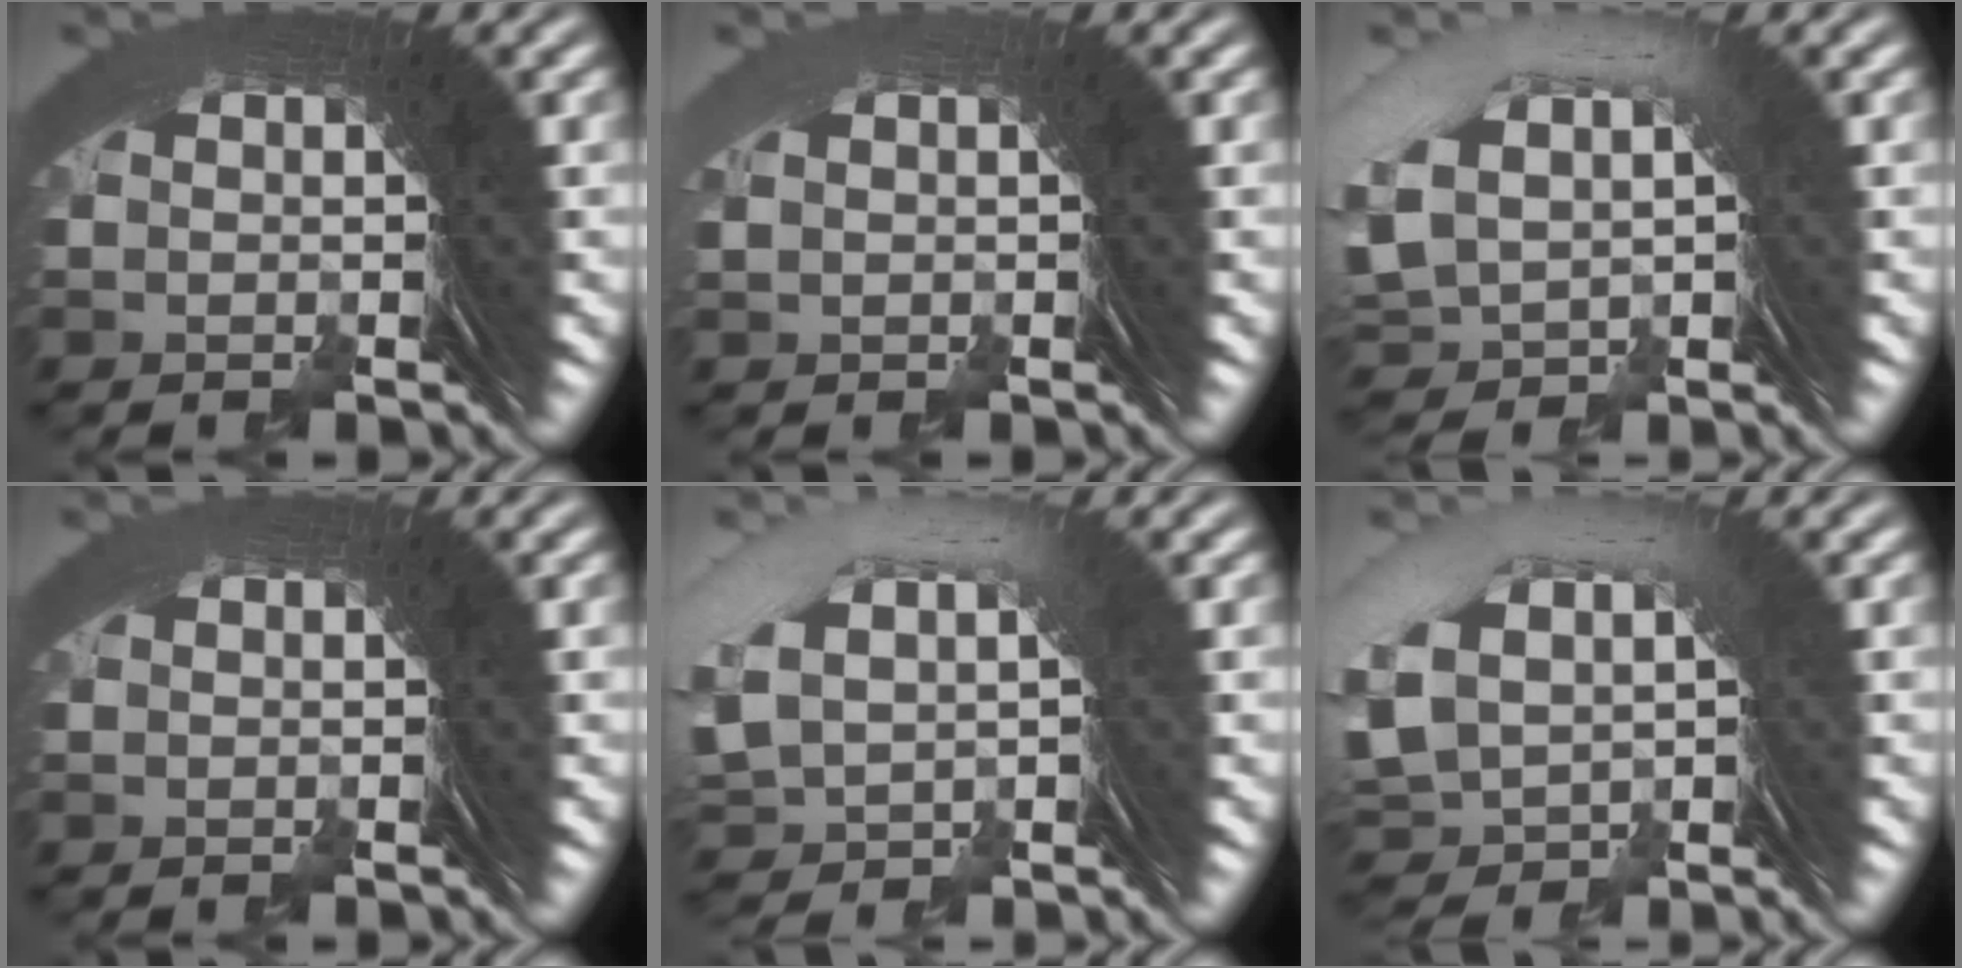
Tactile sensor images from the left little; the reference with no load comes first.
{"total": 1.2, "force": [-0.1, -0.9, -0.7], "torque": [0.015, 0.006, 0.003]}
{"total": 4.1, "force": [0.9, 2.9, 2.8], "torque": [-0.076, 0.010, 0.022]}
{"total": 0.0}
{"total": 3.0, "force": [1.0, 1.9, 2.1], "torque": [-0.058, 0.016, 0.024]}
{"total": 4.9, "force": [0.5, 3.8, 3.0], "torque": [-0.088, 0.002, 0.015]}